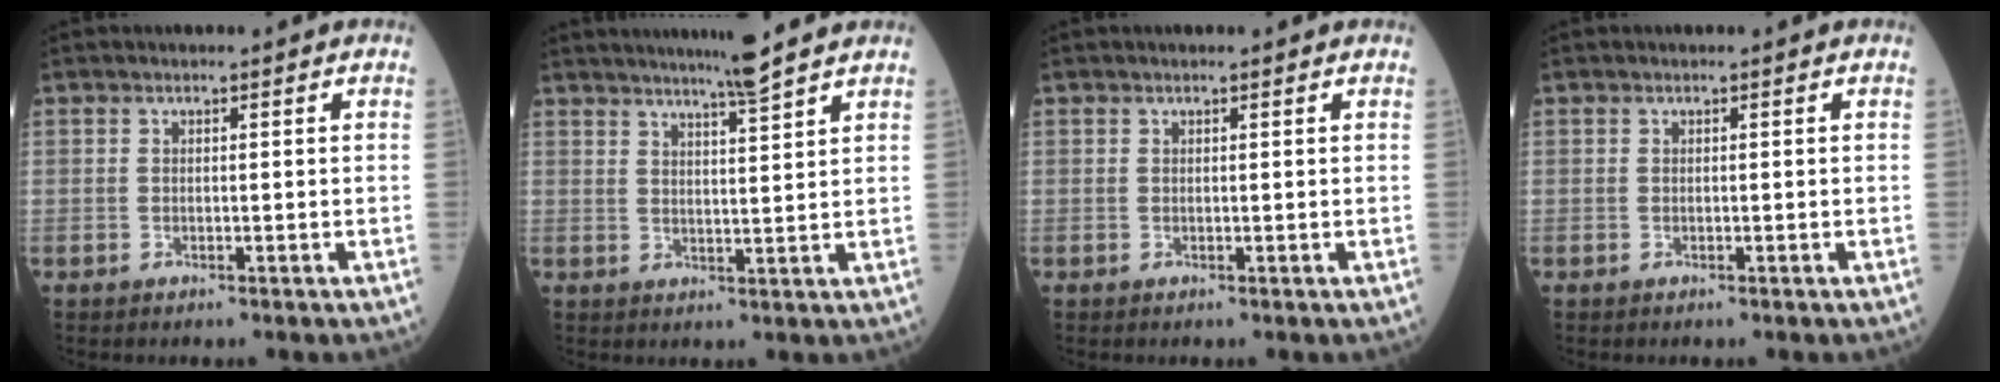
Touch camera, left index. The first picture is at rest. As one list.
[{"total": 6.5, "force": [5.7, -0.8, 2.9], "torque": [-0.051, 0.001, 0.088]}, {"total": 0.6, "force": [0.5, 0.0, 0.3], "torque": [-0.009, 0.003, 0.007]}, {"total": 0.0}]